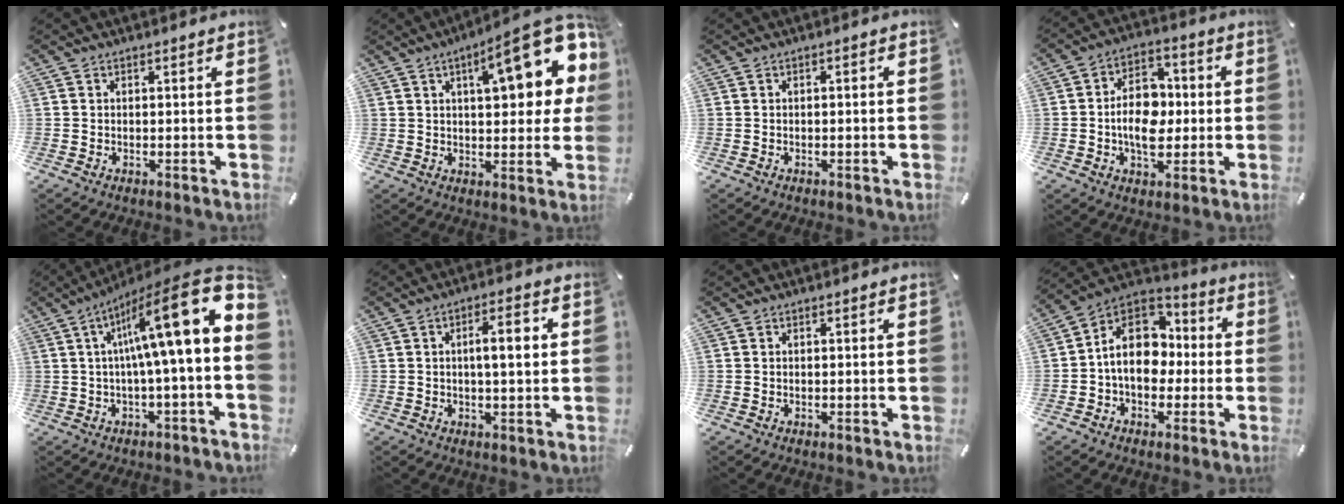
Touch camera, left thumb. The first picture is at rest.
{"total": 20.3, "force": [7.8, 7.6, 17.2], "torque": [-0.222, -0.037, 0.116]}
{"total": 1.0, "force": [-0.6, 0.3, 0.7], "torque": [-0.013, 0.000, -0.010]}
{"total": 12.1, "force": [-1.3, 8.5, 8.5], "torque": [-0.153, 0.013, -0.024]}
{"total": 20.3, "force": [6.2, 2.9, 19.1], "torque": [-0.309, -0.056, 0.090]}
{"total": 6.9, "force": [0.9, 1.9, 6.6], "torque": [-0.108, 0.004, 0.007]}
{"total": 0.0}
{"total": 13.2, "force": [-0.7, 10.5, 8.0], "torque": [-0.150, 0.010, -0.013]}